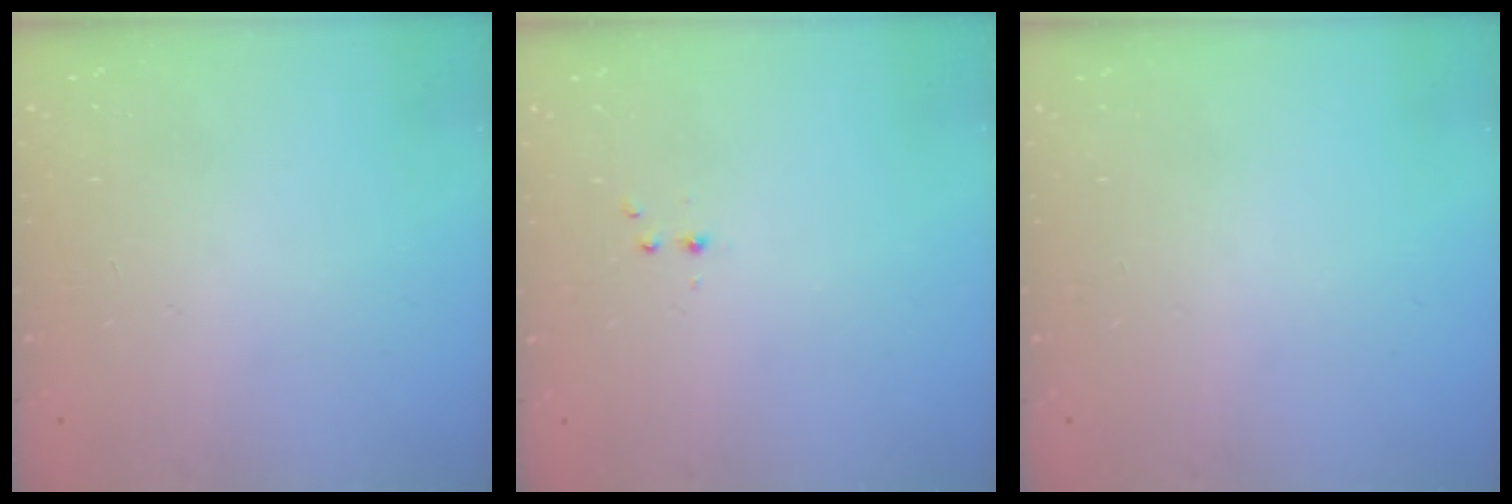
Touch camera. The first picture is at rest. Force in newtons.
{"total": 2.2, "press": 1.9, "slide": 1.0}
{"total": 0.0}